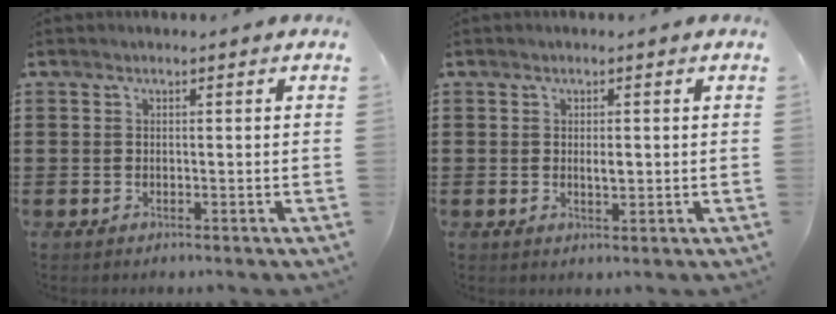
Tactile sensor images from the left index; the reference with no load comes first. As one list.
[{"total": 1.7, "force": [0.1, 0.5, 1.6], "torque": [-0.031, 0.001, 0.002]}]